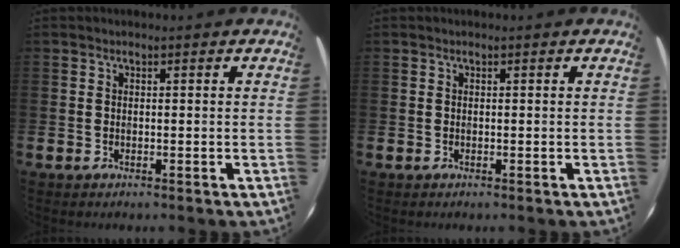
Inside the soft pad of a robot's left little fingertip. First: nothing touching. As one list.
[{"total": 0.0}]